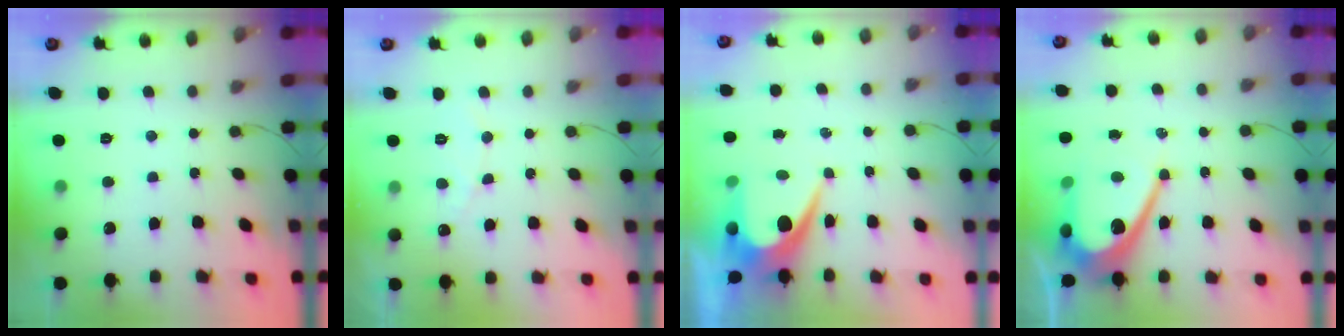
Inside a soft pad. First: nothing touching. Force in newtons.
{"total": 4.5, "press": 4.5, "slide": 0.3}
{"total": 9.4, "press": 9.4, "slide": 0.7}
{"total": 12.8, "press": 12.8, "slide": 0.9}